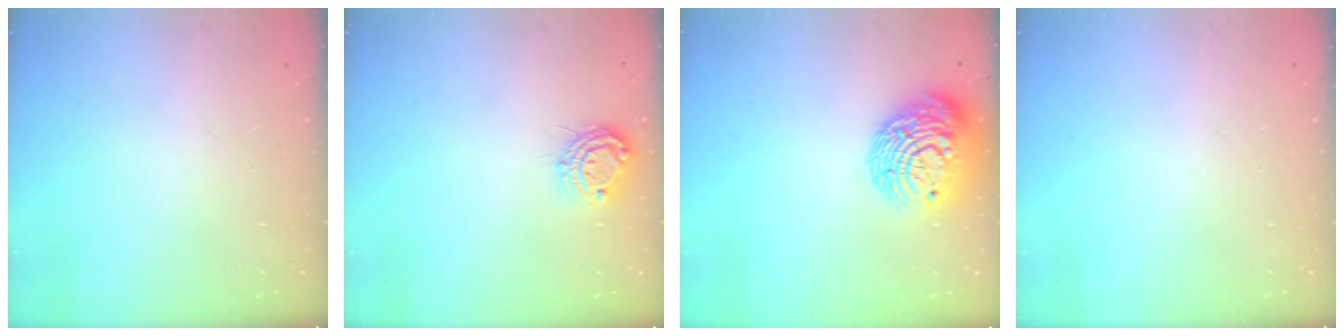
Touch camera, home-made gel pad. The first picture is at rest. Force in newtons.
{"total": 8.6, "press": 8.6, "slide": 0.6}
{"total": 15.9, "press": 15.8, "slide": 1.2}
{"total": 0.0}